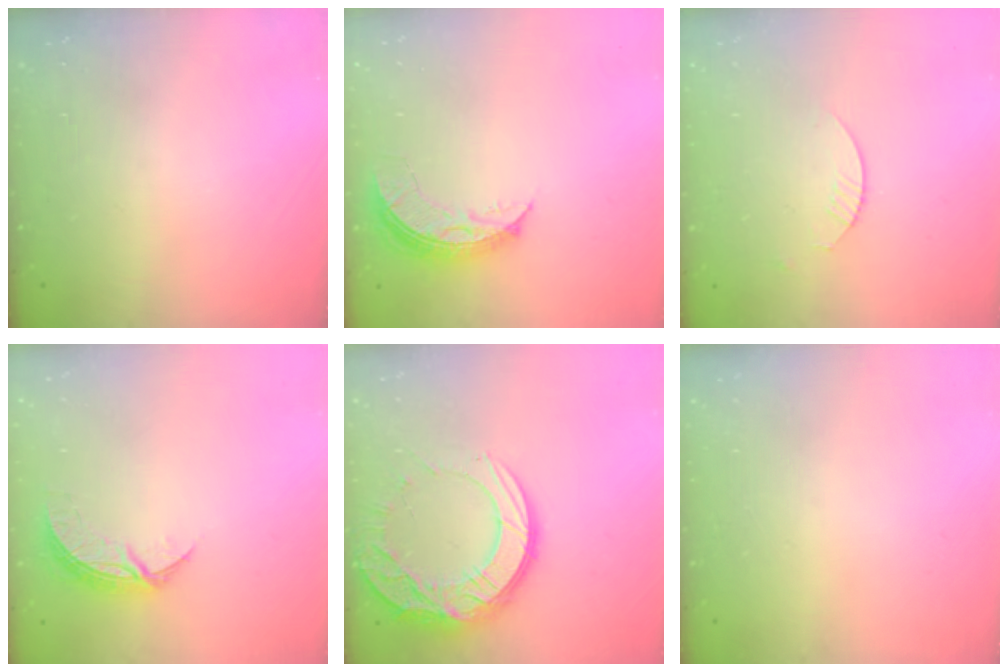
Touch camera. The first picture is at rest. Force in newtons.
{"total": 7.4, "press": 7.4, "slide": 0.6}
{"total": 1.8, "press": 1.8, "slide": 0.2}
{"total": 6.8, "press": 6.8, "slide": 0.5}
{"total": 17.2, "press": 17.2, "slide": 1.0}
{"total": 0.0}